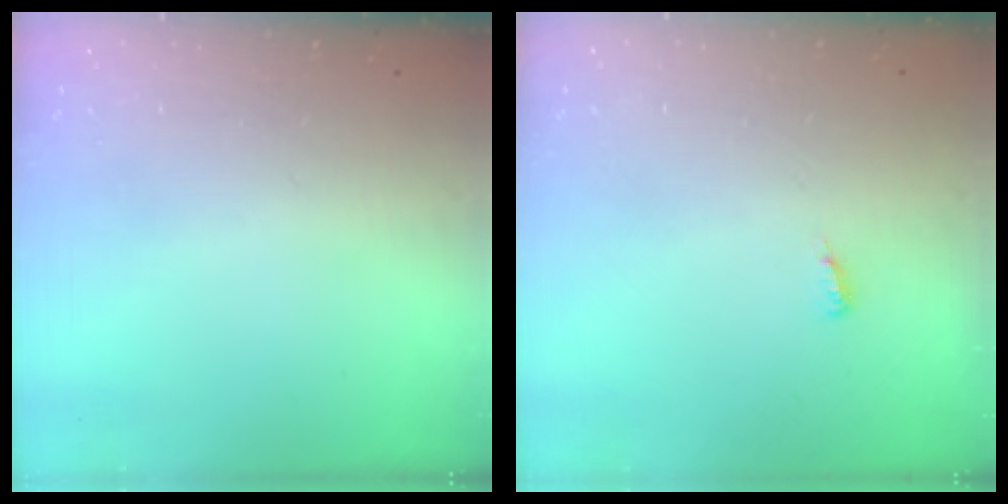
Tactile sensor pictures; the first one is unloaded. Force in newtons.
{"total": 3.8, "press": 3.8, "slide": 0.4}